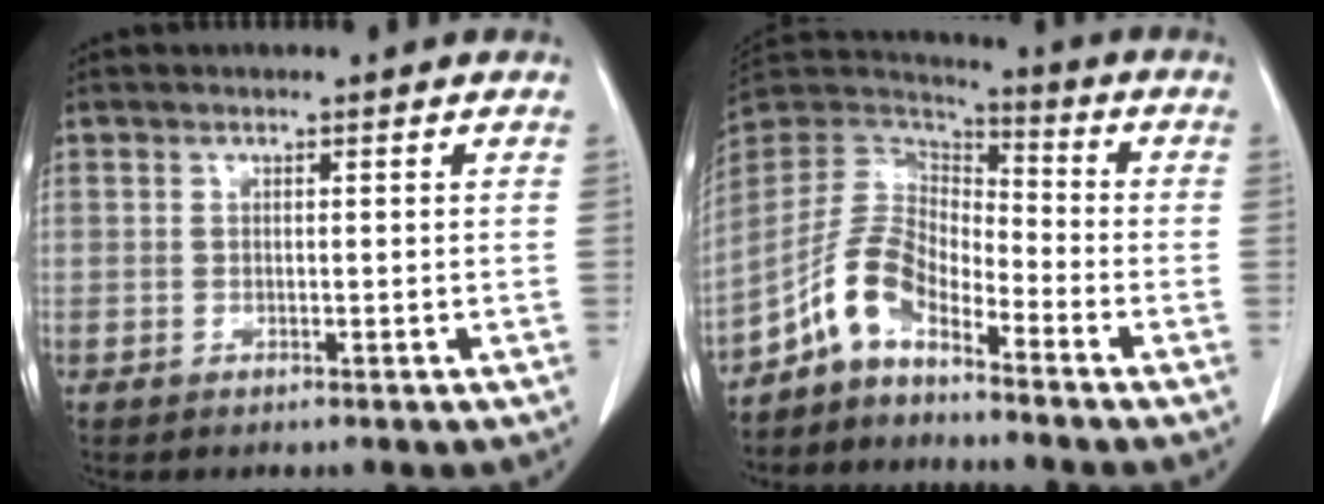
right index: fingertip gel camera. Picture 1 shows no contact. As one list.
[{"total": 8.6, "force": [-5.8, 3.7, 5.1], "torque": [-0.115, 0.026, -0.119]}]